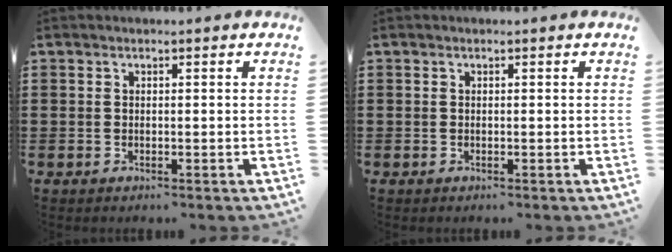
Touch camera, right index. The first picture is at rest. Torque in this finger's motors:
{"motor_torque": [0.00, 0.00, 0.00, 0.00]}